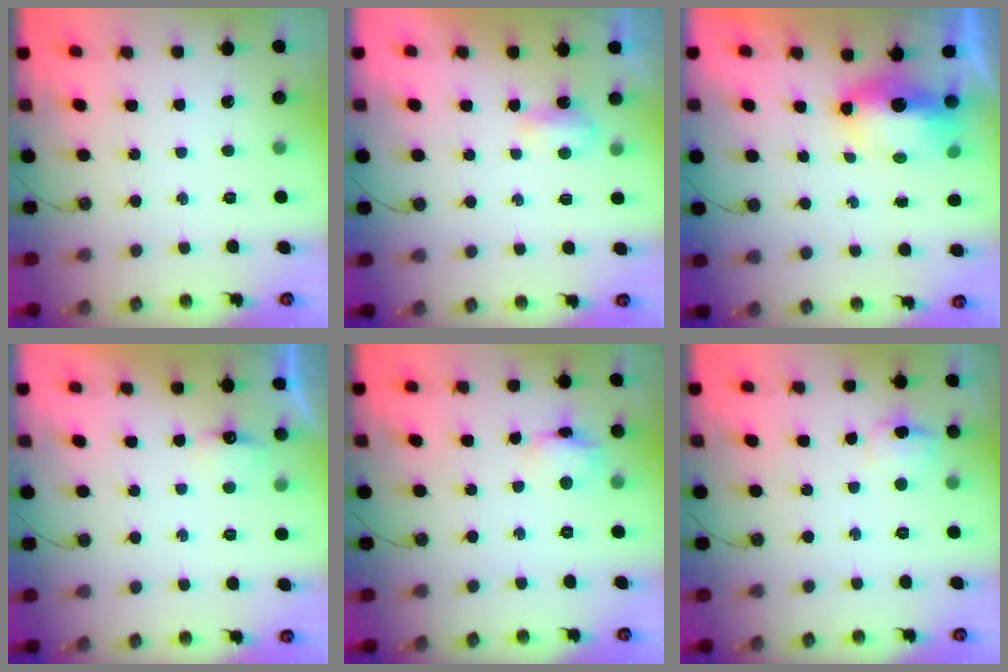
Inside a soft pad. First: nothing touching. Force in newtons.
{"total": 3.4, "press": 3.3, "slide": 0.4}
{"total": 9.0, "press": 8.1, "slide": 3.9}
{"total": 5.0, "press": 4.9, "slide": 0.9}
{"total": 7.4, "press": 7.4, "slide": 0.6}
{"total": 8.1, "press": 8.1, "slide": 0.8}